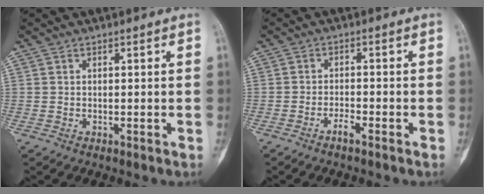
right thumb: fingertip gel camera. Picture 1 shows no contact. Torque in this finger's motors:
{"motor_torque": [-0.21, -0.12, 0.06, 0.11, -0.05]}